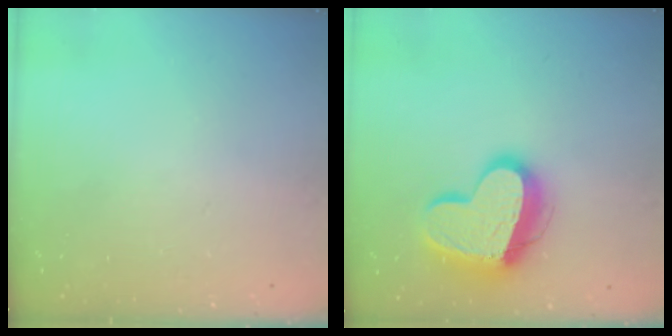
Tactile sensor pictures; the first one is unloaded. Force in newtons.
{"total": 16.7, "press": 16.6, "slide": 1.4}